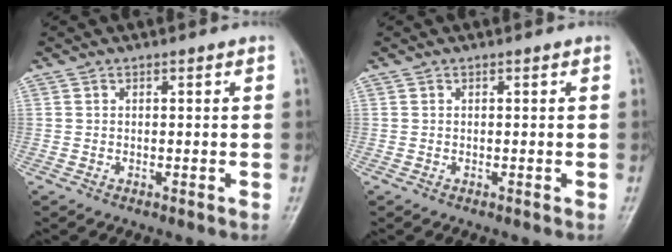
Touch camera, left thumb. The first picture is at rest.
{"total": 0.0}